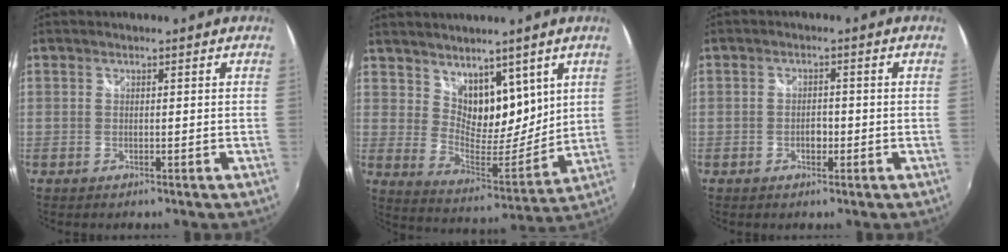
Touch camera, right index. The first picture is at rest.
{"total": 12.1, "force": [7.4, 7.2, 6.4], "torque": [-0.087, -0.010, 0.138]}
{"total": 2.3, "force": [-0.8, 1.5, 1.5], "torque": [-0.027, 0.002, -0.014]}